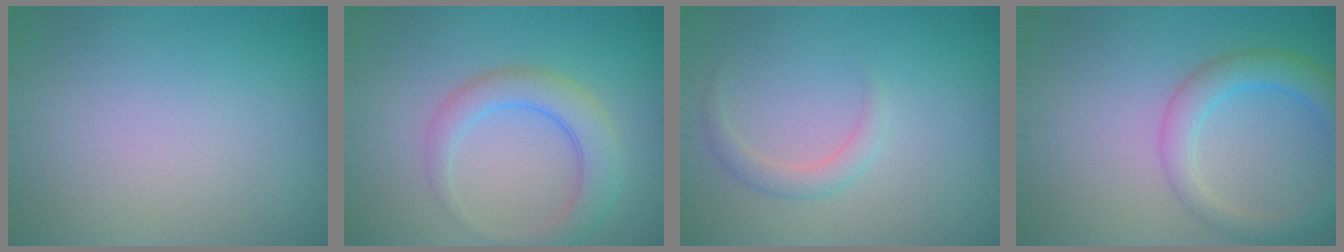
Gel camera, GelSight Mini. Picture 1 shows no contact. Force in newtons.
{"total": 3.9, "press": 3.9, "slide": 0.1}
{"total": 1.7, "press": 1.7, "slide": 0.1}
{"total": 4.1, "press": 4.1, "slide": 0.1}